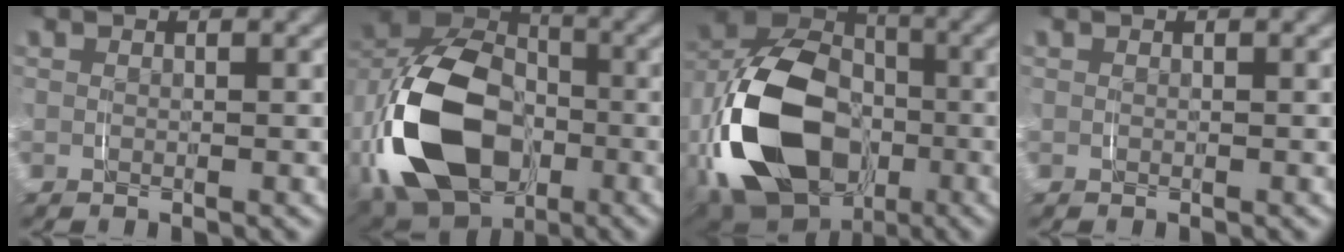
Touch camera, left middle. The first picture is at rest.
{"total": 14.4, "force": [-2.6, 9.8, 10.2], "torque": [-0.205, -0.020, -0.044]}
{"total": 15.9, "force": [-3.4, 11.0, 10.9], "torque": [-0.224, -0.028, -0.051]}
{"total": 0.0}